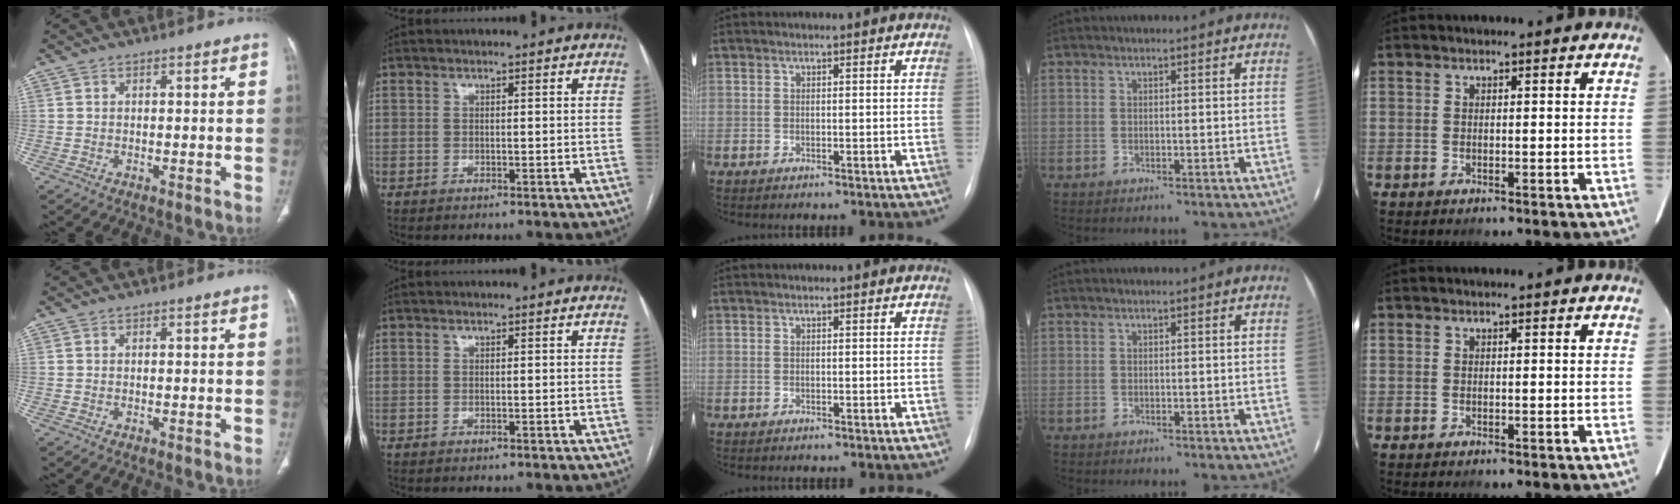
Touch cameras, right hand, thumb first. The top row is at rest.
{}